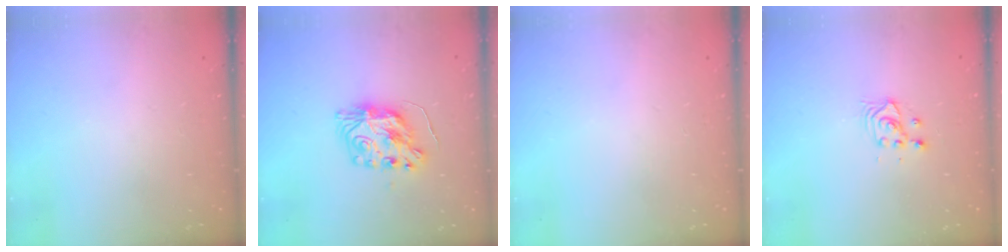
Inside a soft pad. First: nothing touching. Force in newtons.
{"total": 9.4, "press": 9.4, "slide": 0.9}
{"total": 0.0}
{"total": 3.6, "press": 3.6, "slide": 0.3}